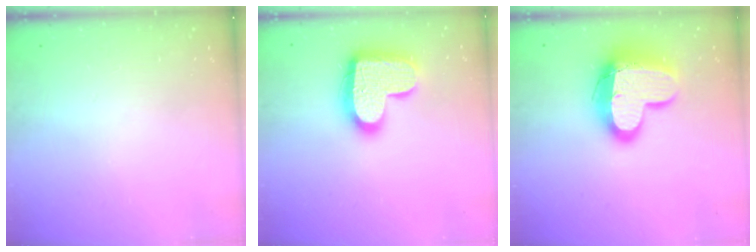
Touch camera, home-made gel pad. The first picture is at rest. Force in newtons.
{"total": 17.7, "press": 17.6, "slide": 1.3}
{"total": 17.2, "press": 17.1, "slide": 1.5}